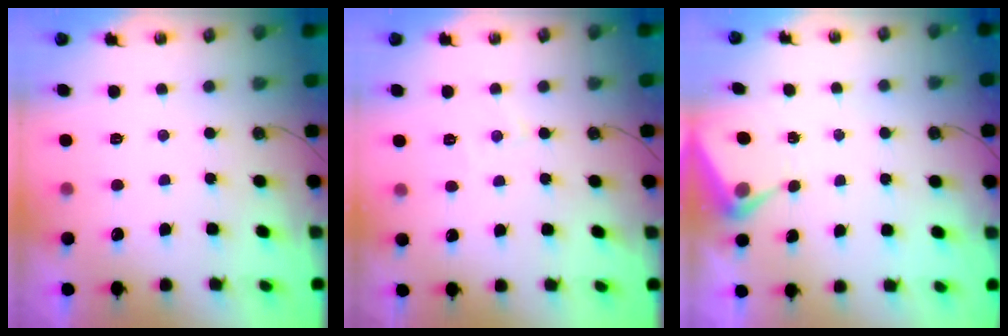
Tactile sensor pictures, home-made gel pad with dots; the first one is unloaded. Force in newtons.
{"total": 5.4, "press": 5.4, "slide": 0.3}
{"total": 5.6, "press": 5.6, "slide": 0.4}